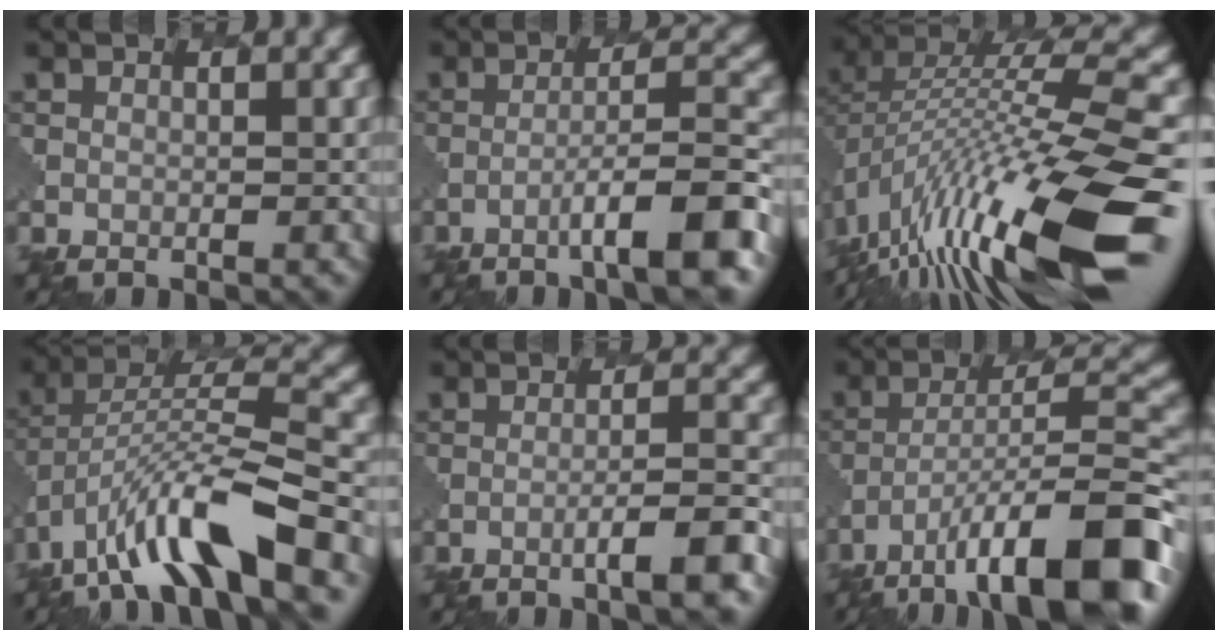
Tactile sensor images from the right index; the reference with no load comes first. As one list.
[{"total": 7.9, "force": [-4.4, 1.1, 6.5], "torque": [-0.091, 0.015, -0.071]}, {"total": 14.9, "force": [-6.4, 3.2, 13.1], "torque": [-0.242, 0.029, -0.114]}, {"total": 10.7, "force": [-6.1, 2.9, 8.4], "torque": [-0.152, 0.014, -0.112]}, {"total": 4.6, "force": [-2.3, 0.6, 4.0], "torque": [-0.052, 0.009, -0.041]}, {"total": 12.9, "force": [-8.1, 3.4, 9.4], "torque": [-0.144, 0.012, -0.135]}]